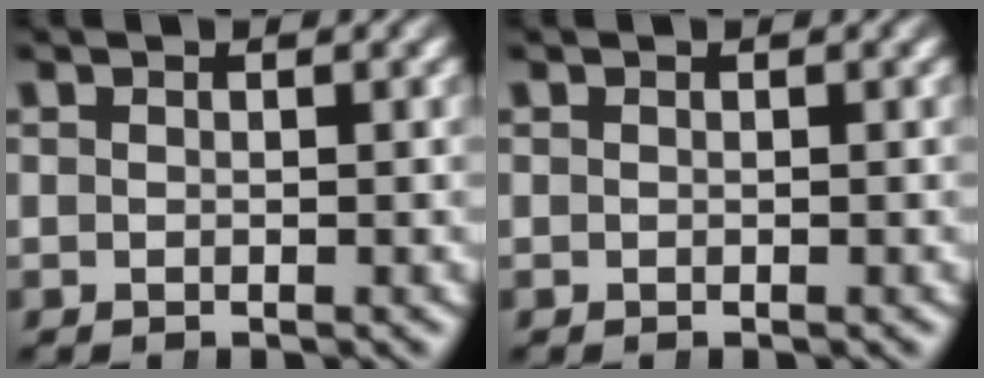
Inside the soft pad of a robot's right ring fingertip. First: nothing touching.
{"total": 0.0}